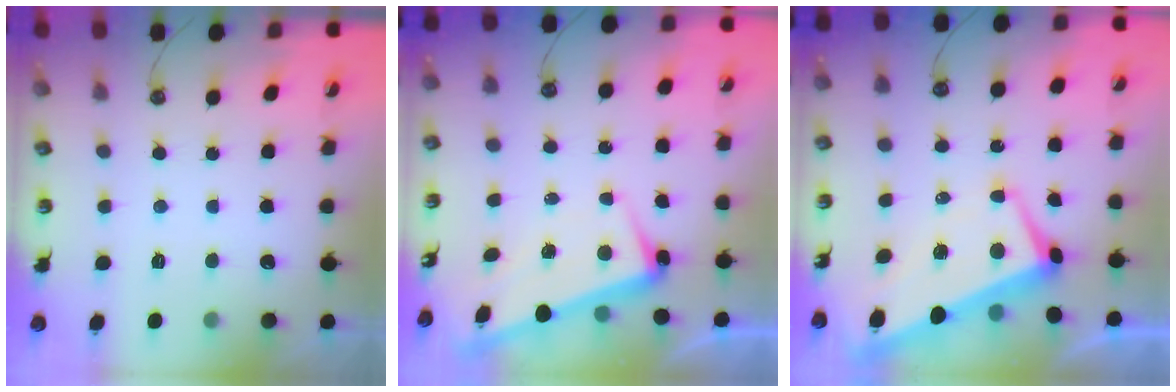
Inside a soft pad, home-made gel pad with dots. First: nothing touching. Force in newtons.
{"total": 3.0, "press": 2.9, "slide": 0.8}
{"total": 1.7, "press": 1.1, "slide": 1.4}